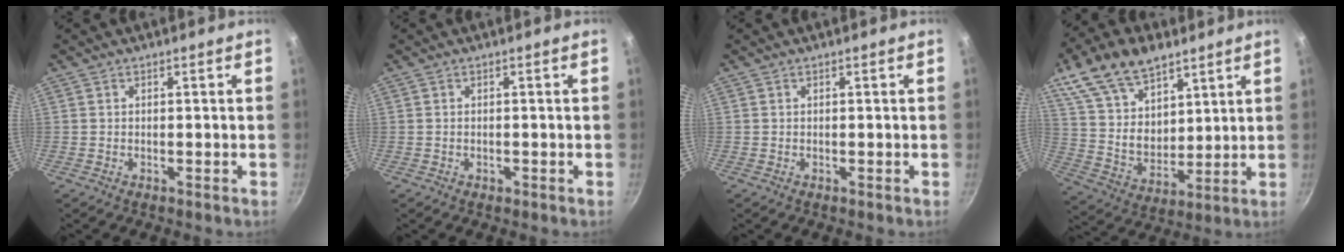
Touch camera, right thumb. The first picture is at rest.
{"total": 0.5, "force": [-0.2, 0.4, 0.3], "torque": [-0.003, 0.001, -0.004]}
{"total": 0.0}
{"total": 18.2, "force": [10.9, 10.8, 9.9], "torque": [-0.153, -0.037, 0.208]}